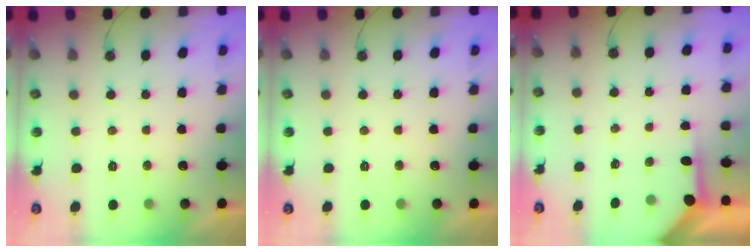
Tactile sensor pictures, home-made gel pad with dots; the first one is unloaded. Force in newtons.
{"total": 0.0}
{"total": 3.5, "press": 3.5, "slide": 0.3}